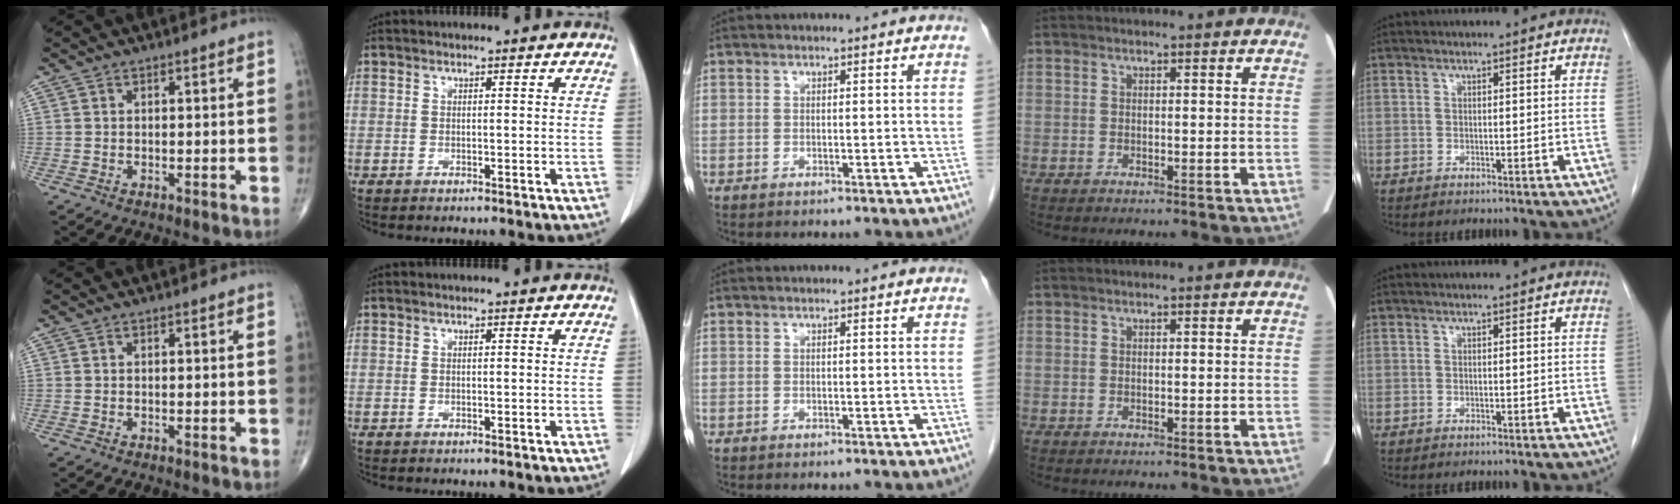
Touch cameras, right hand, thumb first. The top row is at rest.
{}